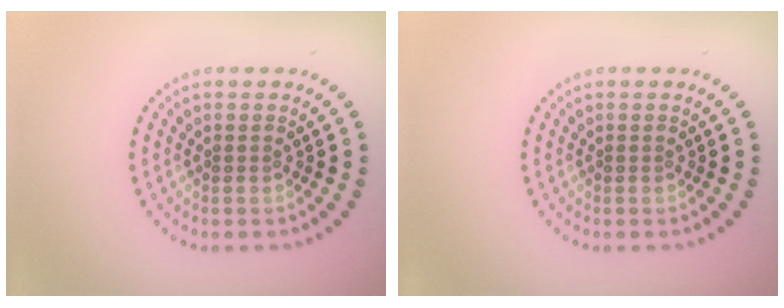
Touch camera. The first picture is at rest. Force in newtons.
{"total": 0.0}